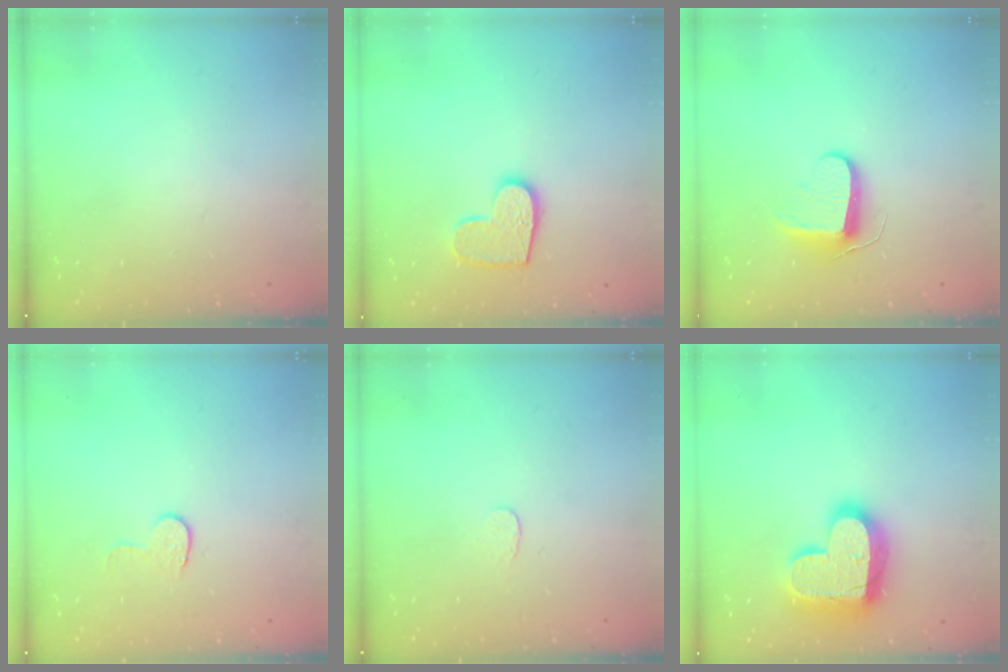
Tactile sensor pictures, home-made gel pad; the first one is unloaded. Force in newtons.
{"total": 10.5, "press": 10.5, "slide": 0.6}
{"total": 9.6, "press": 9.6, "slide": 0.8}
{"total": 5.9, "press": 5.9, "slide": 0.5}
{"total": 3.0, "press": 3.0, "slide": 0.2}
{"total": 23.7, "press": 23.7, "slide": 1.6}